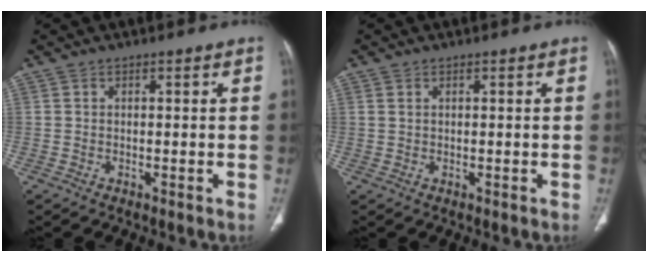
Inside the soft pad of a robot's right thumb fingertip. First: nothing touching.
{"total": 0.8, "force": [0.4, 0.5, 0.5], "torque": [-0.014, 0.003, 0.010]}